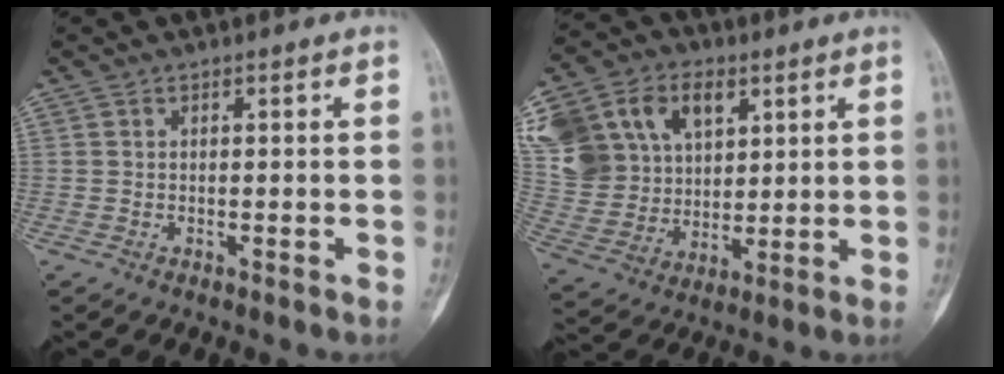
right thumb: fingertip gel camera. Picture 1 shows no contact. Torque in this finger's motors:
{"motor_torque": [1.63, 2.04, 1.03, 0.59, 0.12]}